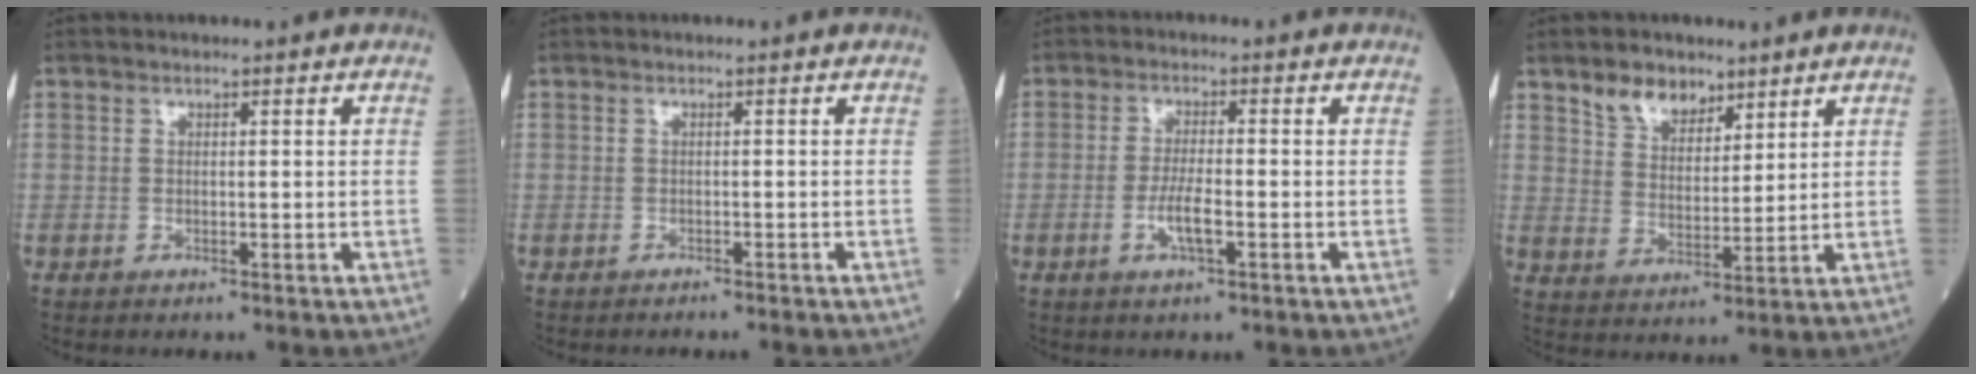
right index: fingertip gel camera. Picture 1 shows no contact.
{"total": 2.4, "force": [-2.3, -0.2, 0.8], "torque": [-0.014, -0.002, -0.026]}
{"total": 4.2, "force": [-1.5, 0.5, 3.9], "torque": [-0.079, -0.003, -0.026]}
{"total": 6.3, "force": [4.6, 3.5, 2.5], "torque": [-0.049, 0.006, 0.093]}